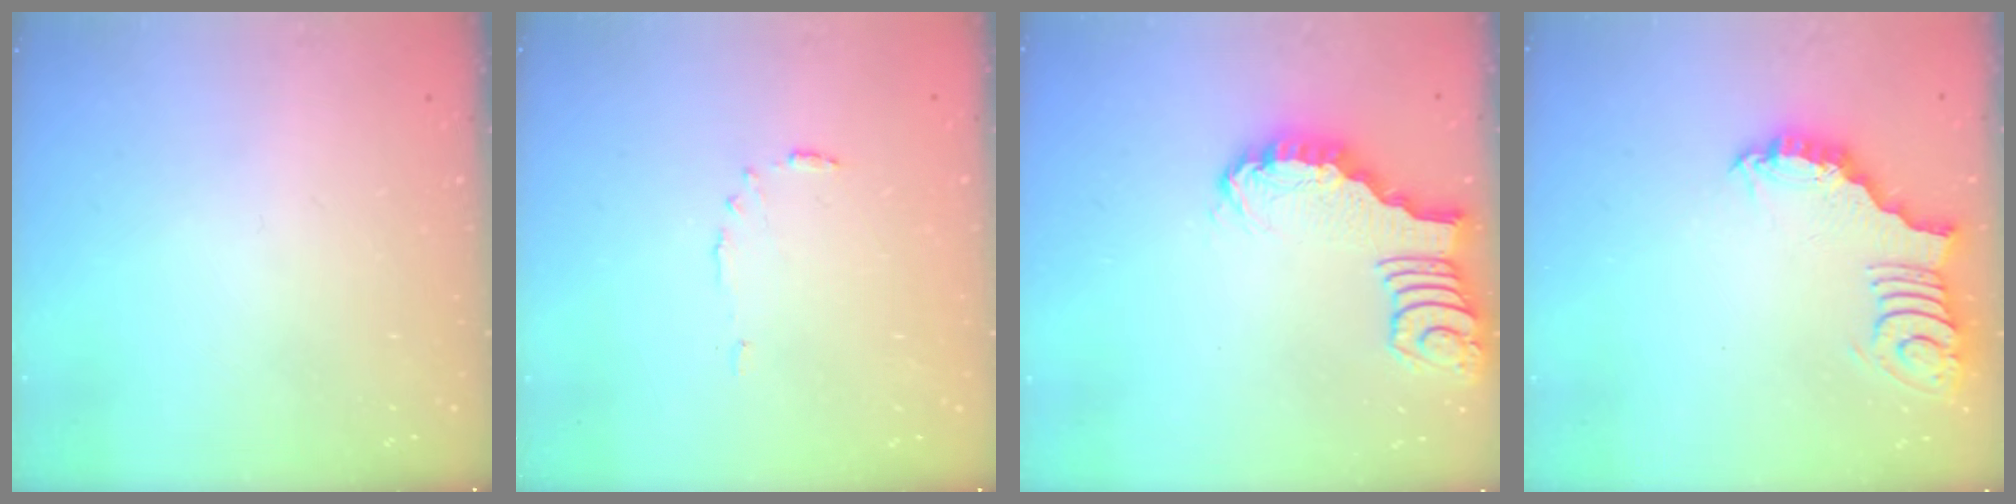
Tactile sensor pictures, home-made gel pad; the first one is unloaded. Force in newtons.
{"total": 3.2, "press": 3.1, "slide": 0.4}
{"total": 2.1, "press": 2.1, "slide": 0.2}
{"total": 2.9, "press": 2.9, "slide": 0.4}